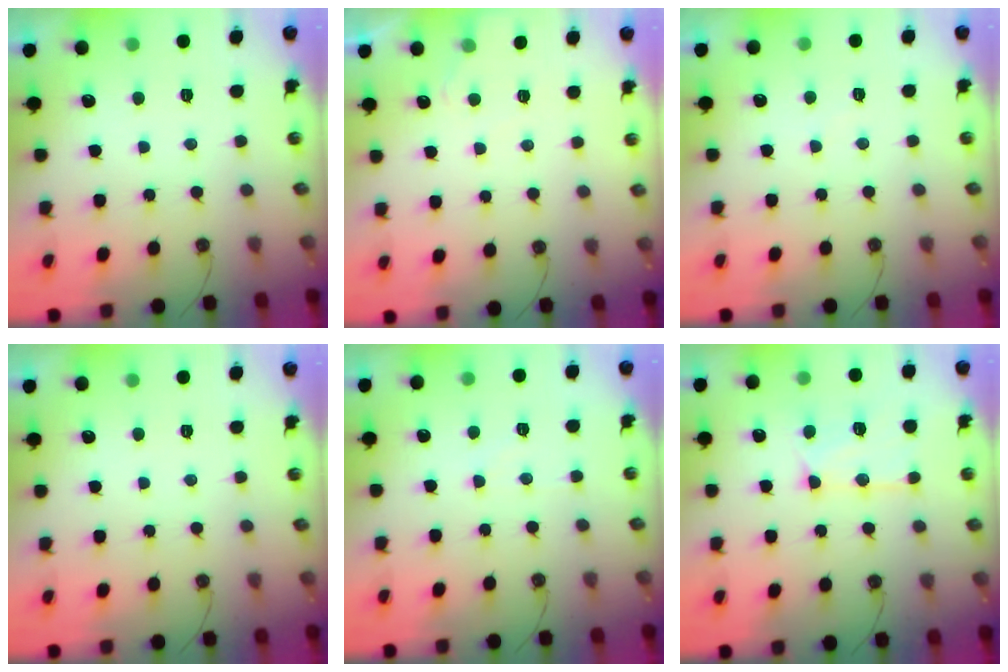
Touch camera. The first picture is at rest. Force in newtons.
{"total": 4.3, "press": 4.3, "slide": 0.5}
{"total": 4.9, "press": 4.8, "slide": 0.5}
{"total": 0.0}
{"total": 3.9, "press": 3.8, "slide": 0.4}
{"total": 13.5, "press": 13.5, "slide": 1.3}